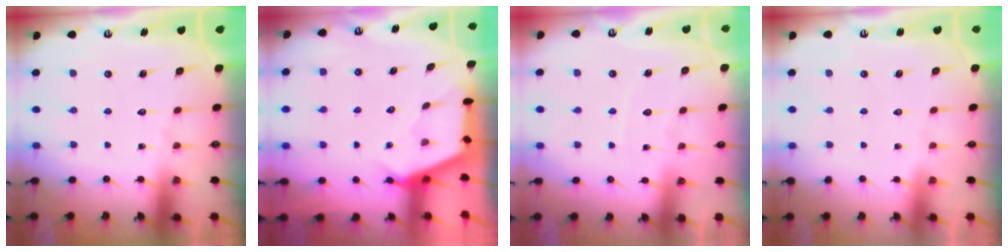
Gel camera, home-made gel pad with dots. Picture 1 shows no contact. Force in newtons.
{"total": 2.7, "press": 2.7, "slide": 0.3}
{"total": 4.5, "press": 4.5, "slide": 0.6}
{"total": 0.0}